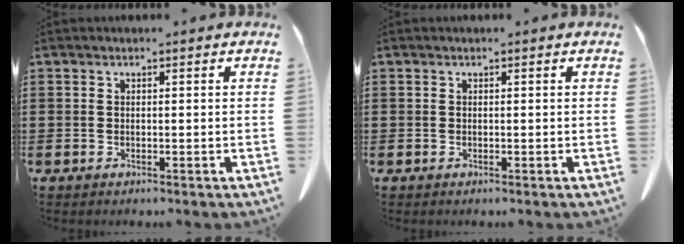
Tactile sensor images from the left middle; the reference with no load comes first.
{"total": 0.0}